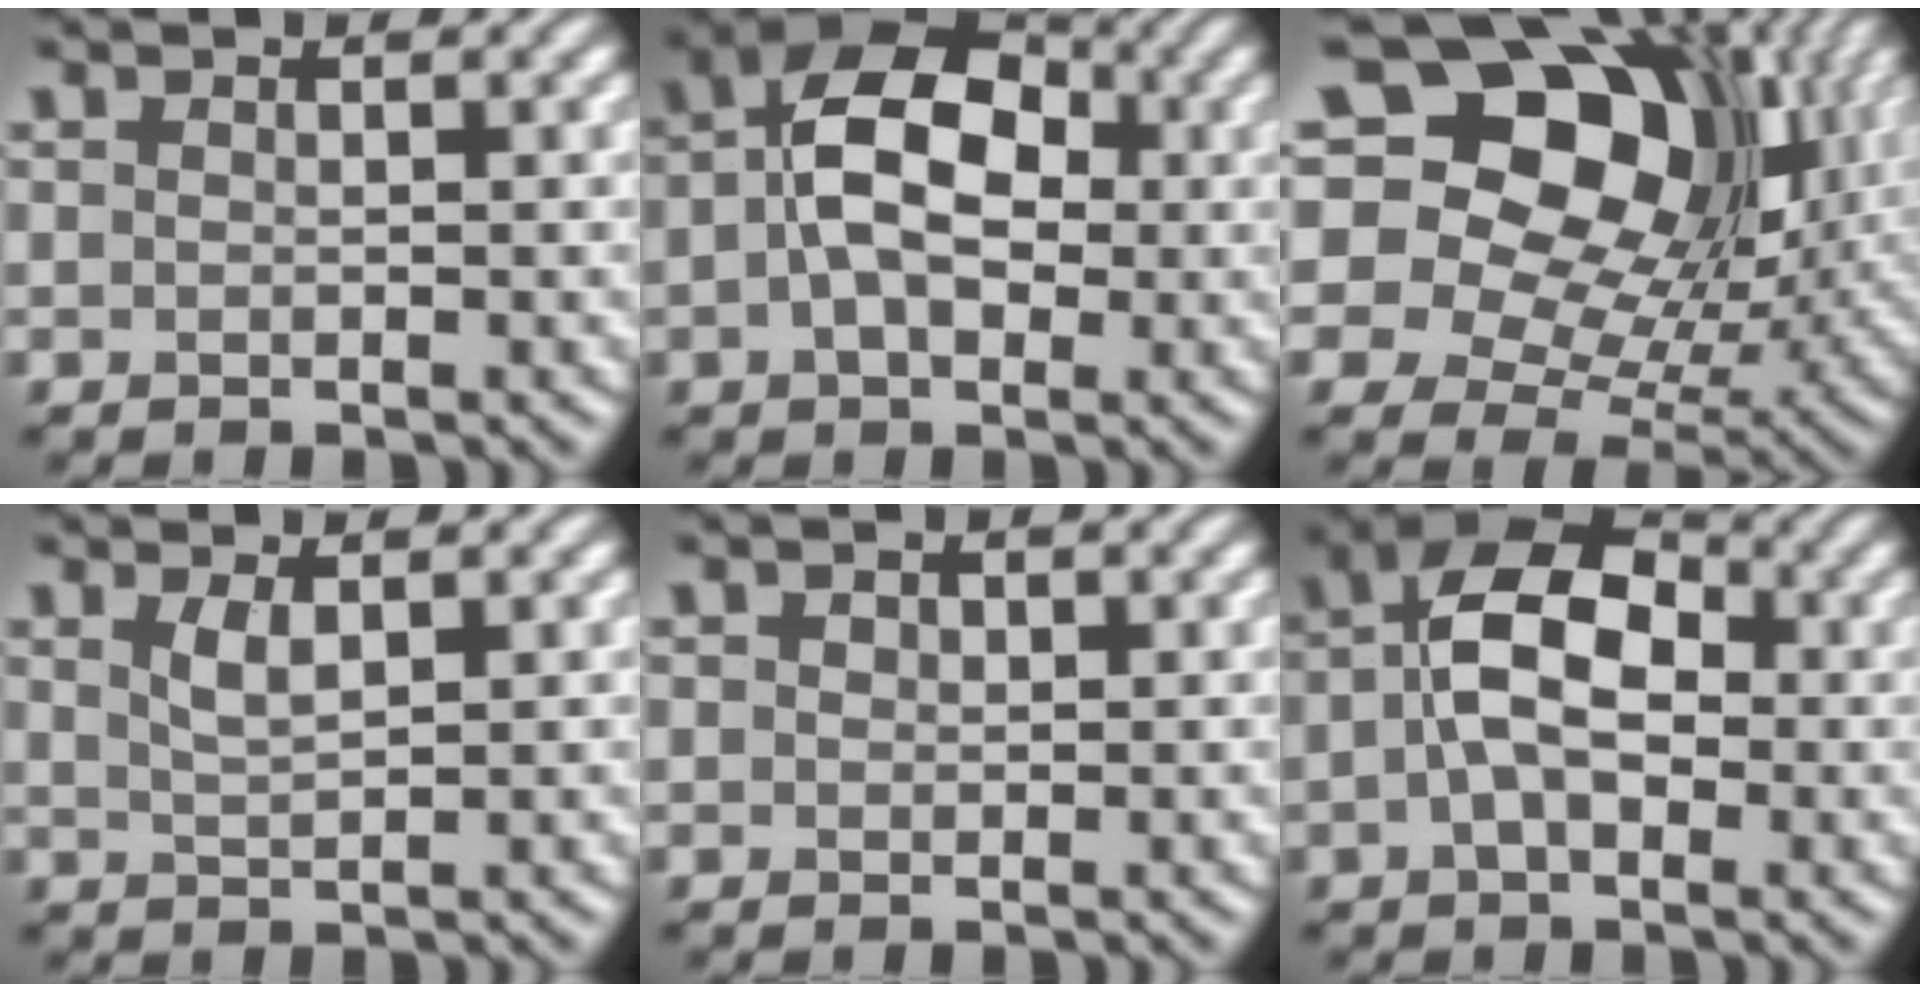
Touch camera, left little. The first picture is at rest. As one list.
[{"total": 8.4, "force": [0.2, 5.2, 6.6], "torque": [-0.109, 0.018, -0.009]}, {"total": 19.1, "force": [7.3, 13.3, 11.6], "torque": [-0.228, 0.058, 0.115]}, {"total": 1.7, "force": [0.9, 0.5, 1.3], "torque": [-0.030, -0.002, 0.020]}, {"total": 0.7, "force": [0.3, 0.6, 0.3], "torque": [-0.005, -0.002, 0.001]}, {"total": 7.8, "force": [-0.2, 4.6, 6.2], "torque": [-0.114, 0.018, -0.018]}]